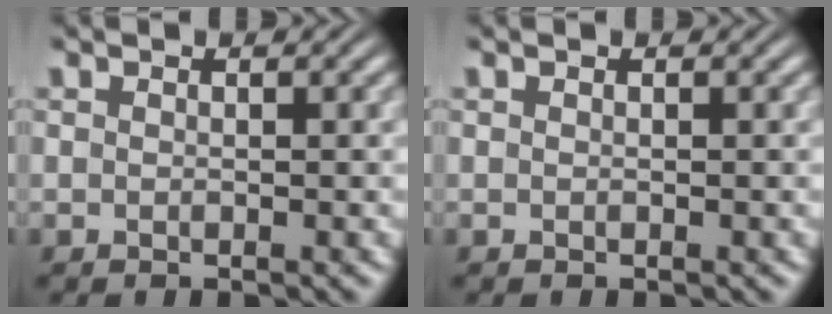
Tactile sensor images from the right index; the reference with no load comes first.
{"total": 0.0}